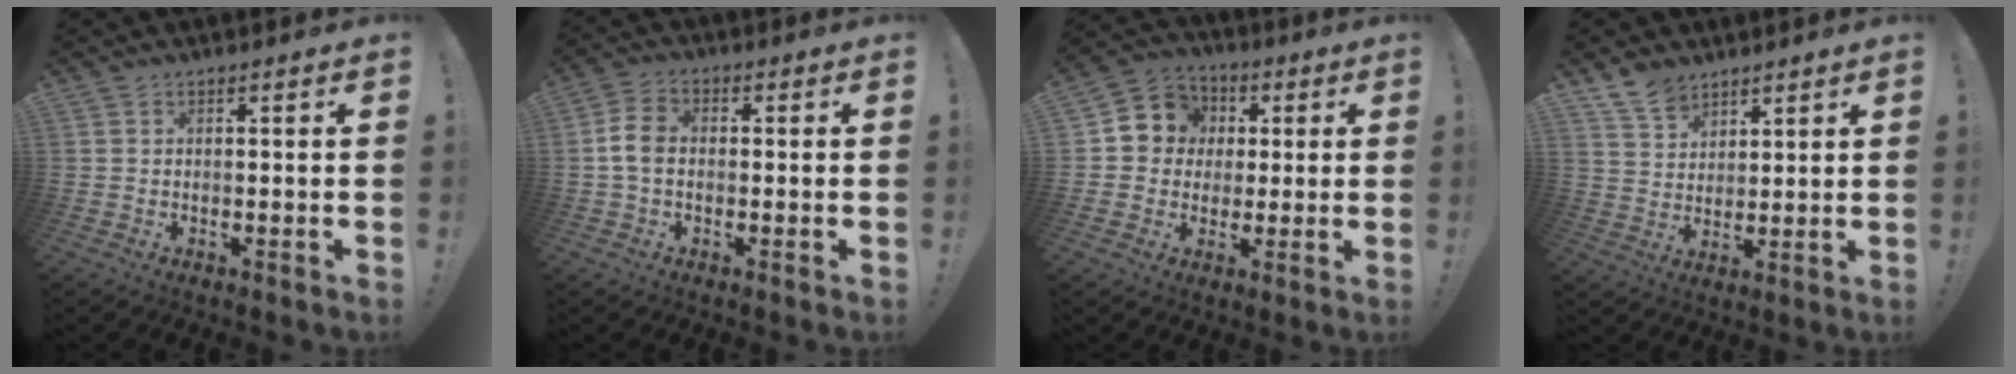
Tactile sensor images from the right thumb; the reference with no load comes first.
{"total": 6.8, "force": [-0.5, 4.7, 4.9], "torque": [-0.102, 0.012, -0.006]}
{"total": 9.3, "force": [0.9, 8.9, 2.8], "torque": [-0.036, 0.008, 0.026]}
{"total": 8.6, "force": [6.7, 4.8, 2.2], "torque": [-0.042, -0.041, 0.131]}